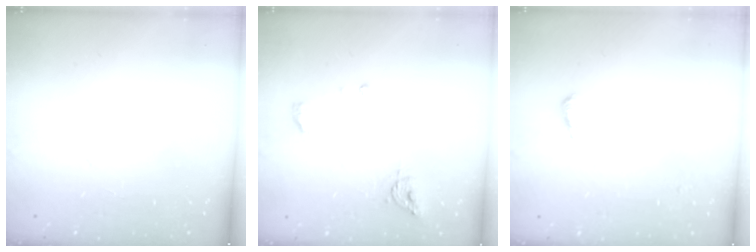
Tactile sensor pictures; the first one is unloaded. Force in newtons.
{"total": 6.2, "press": 6.2, "slide": 0.5}
{"total": 2.2, "press": 2.2, "slide": 0.5}